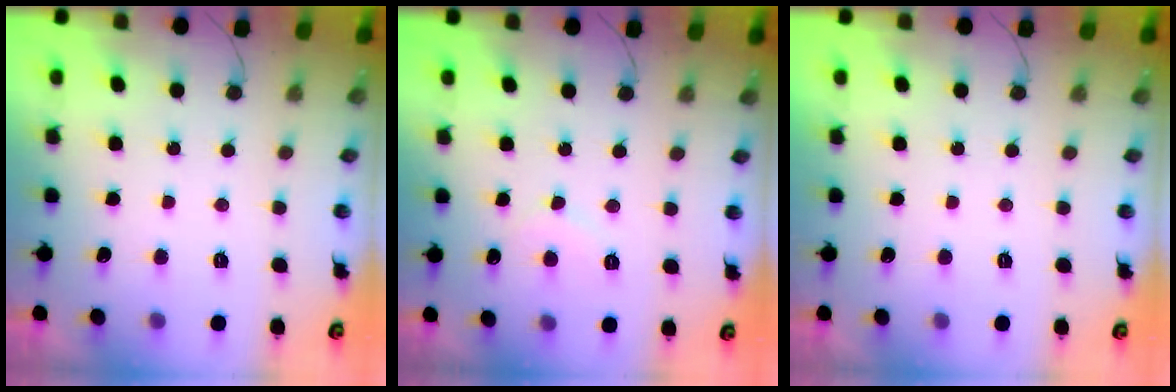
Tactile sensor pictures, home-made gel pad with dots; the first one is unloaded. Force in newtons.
{"total": 5.2, "press": 5.2, "slide": 0.5}
{"total": 1.7, "press": 1.7, "slide": 0.1}